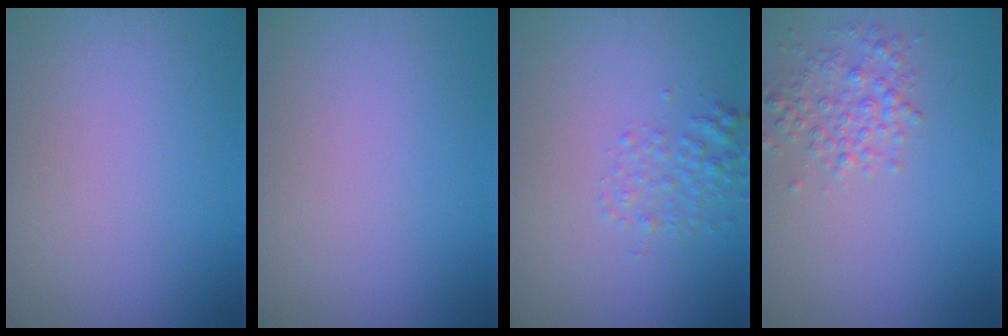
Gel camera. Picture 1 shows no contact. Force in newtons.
{"total": 0.0}
{"total": 1.7, "press": 1.7, "slide": 0.1}
{"total": 2.5, "press": 2.5, "slide": 0.1}